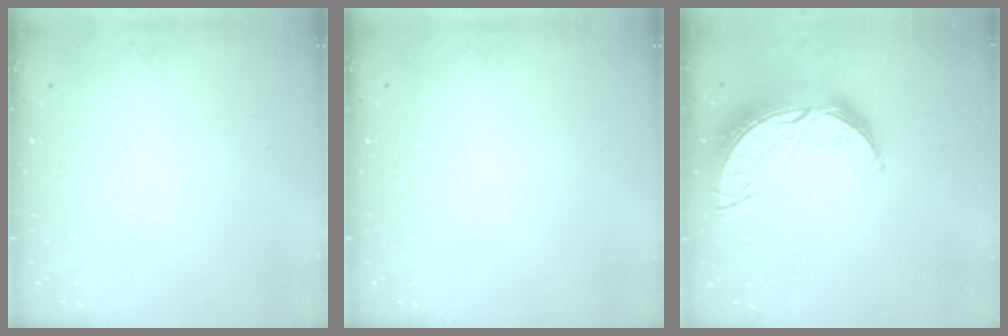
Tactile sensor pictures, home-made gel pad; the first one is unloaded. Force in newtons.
{"total": 0.0}
{"total": 17.3, "press": 17.2, "slide": 1.2}